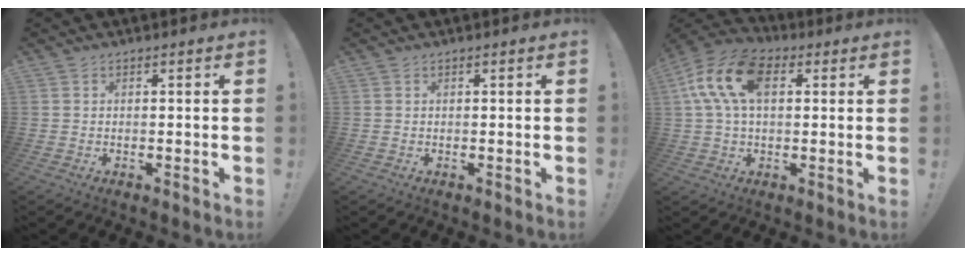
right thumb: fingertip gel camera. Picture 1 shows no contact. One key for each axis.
{"total": 0.0}
{"total": 16.0, "fx": 4.1, "fy": 9.7, "fz": 12.1, "tx": -0.238, "ty": 0.010, "tz": 0.074}